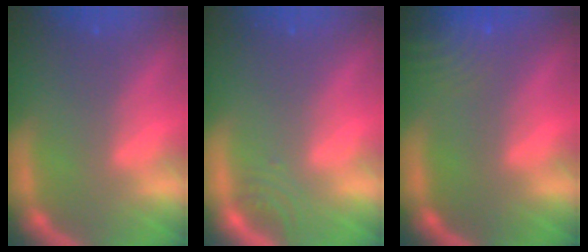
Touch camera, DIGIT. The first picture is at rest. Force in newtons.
{"total": 1.4}
{"total": 8.0}